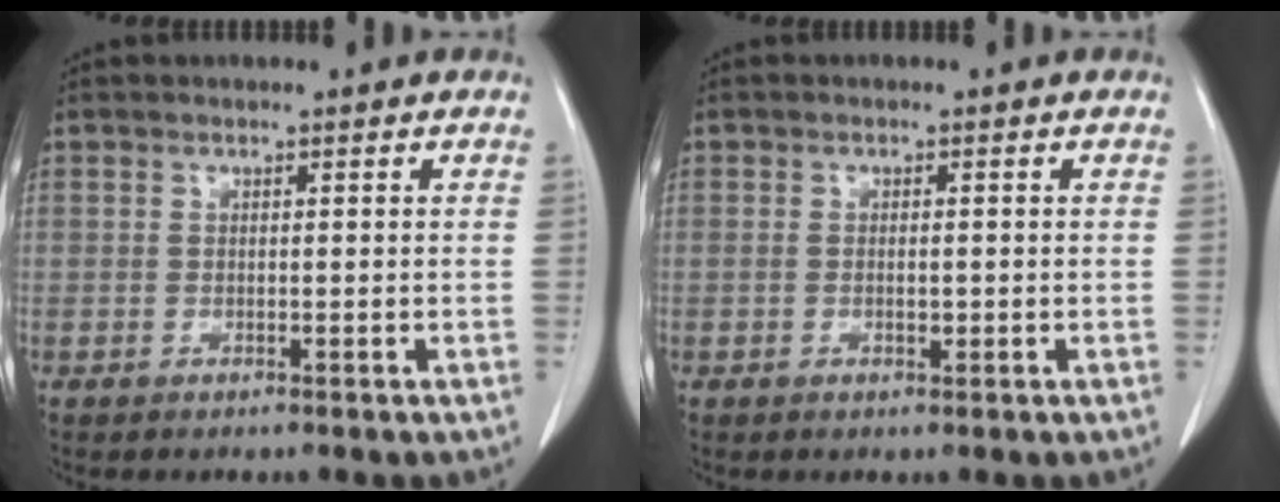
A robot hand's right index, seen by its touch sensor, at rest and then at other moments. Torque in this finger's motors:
{"motor_torque": [-0.17, 0.18, -0.11, 0.00]}